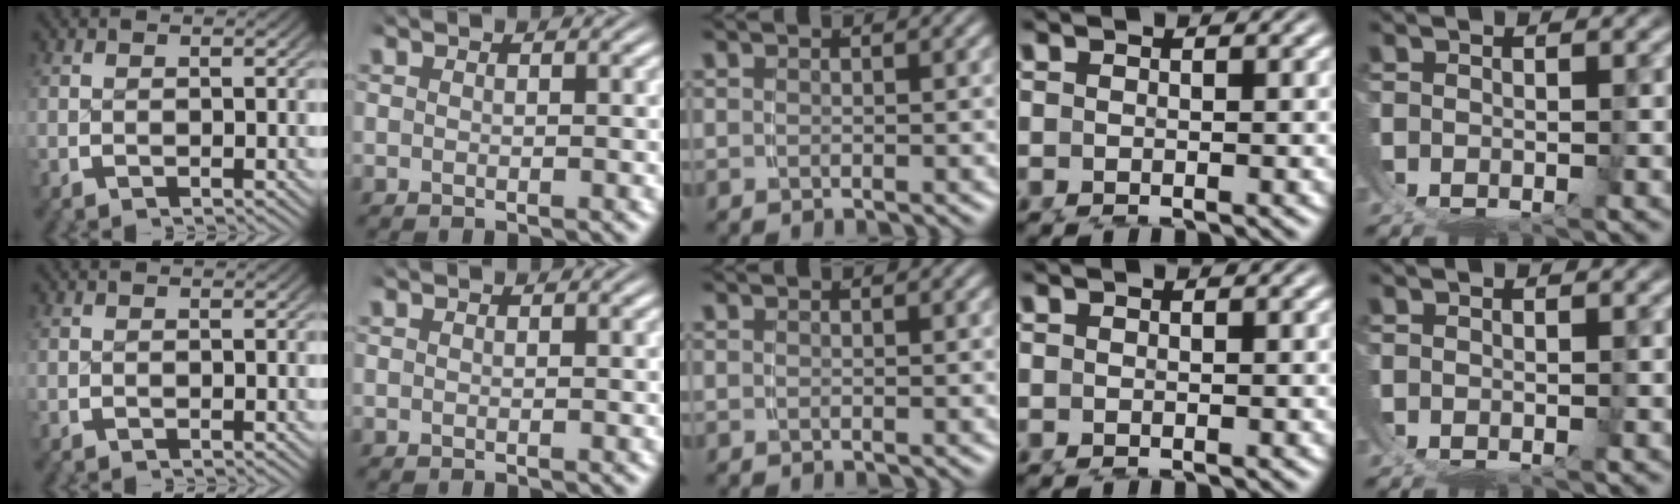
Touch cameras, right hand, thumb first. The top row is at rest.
{}